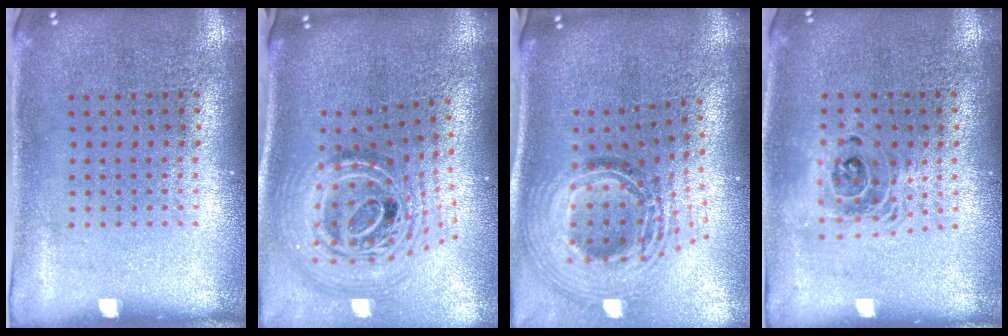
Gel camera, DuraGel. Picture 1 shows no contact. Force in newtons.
{"total": 3.0, "press": 2.0, "slide": 2.3}
{"total": 2.4, "press": 1.8, "slide": 1.6}
{"total": 1.5, "press": 1.3, "slide": 0.9}